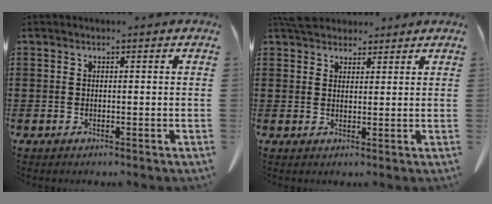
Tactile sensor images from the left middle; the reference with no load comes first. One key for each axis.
{"total": 4.0, "fx": 3.6, "fy": 1.4, "fz": 1.0, "tx": -0.022, "ty": -0.004, "tz": 0.069}